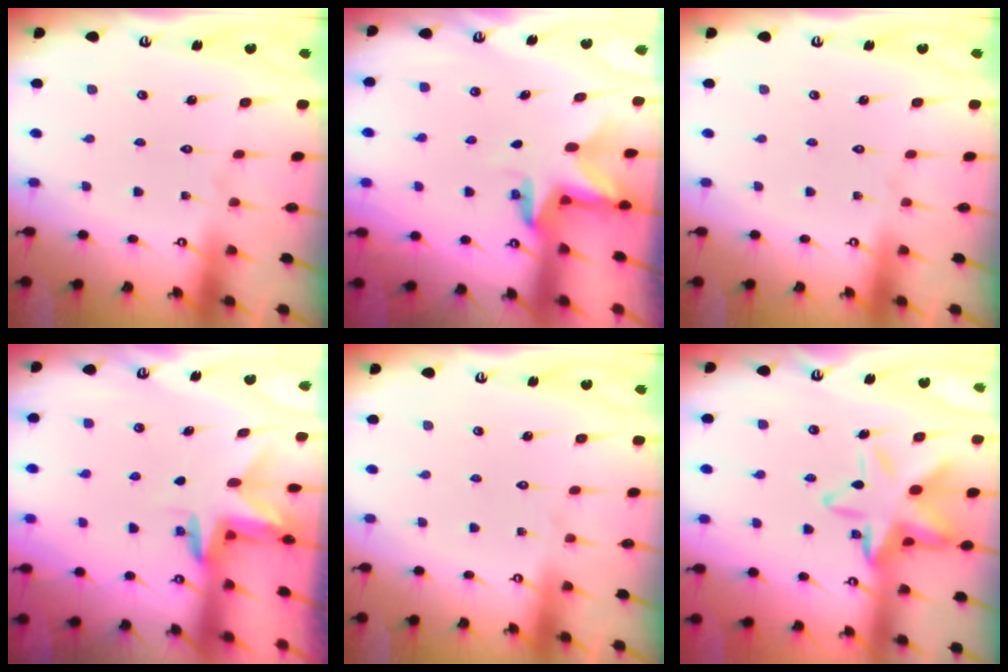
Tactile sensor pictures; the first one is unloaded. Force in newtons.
{"total": 2.8, "press": 2.8, "slide": 0.2}
{"total": 0.0}
{"total": 3.0, "press": 3.0, "slide": 0.2}
{"total": 0.0}
{"total": 15.7, "press": 15.6, "slide": 1.5}